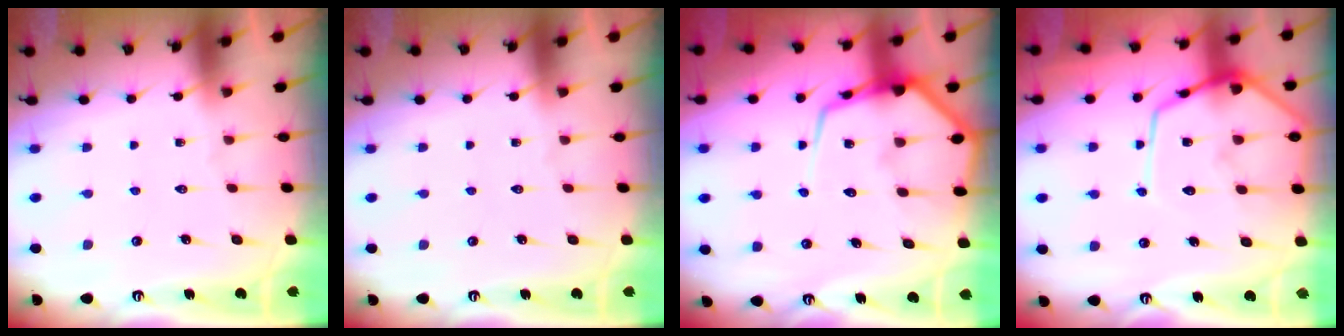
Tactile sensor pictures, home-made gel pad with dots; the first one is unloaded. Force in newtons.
{"total": 0.0}
{"total": 12.7, "press": 12.7, "slide": 1.3}
{"total": 13.5, "press": 13.5, "slide": 1.3}